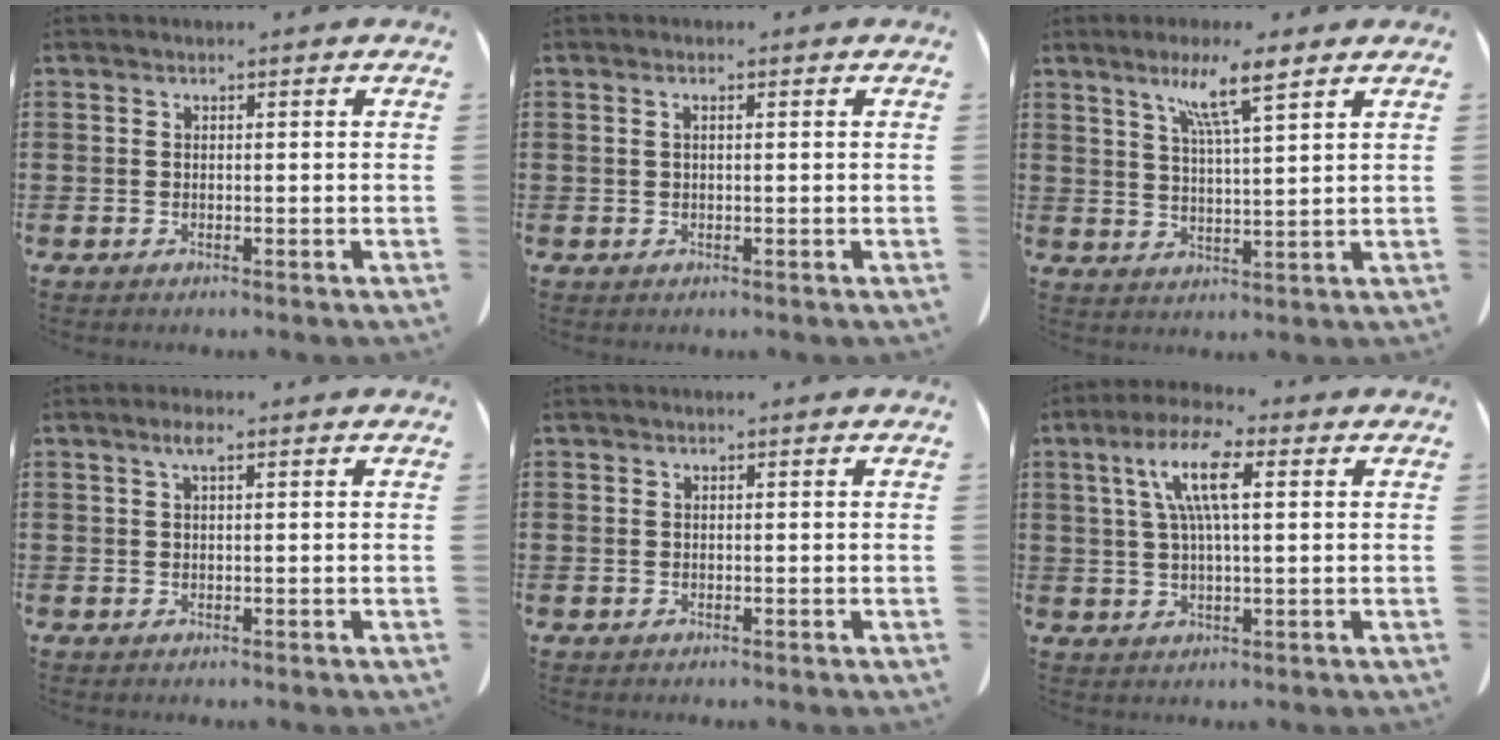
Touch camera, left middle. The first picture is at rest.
{"total": 0.9, "force": [0.2, 0.2, 0.8], "torque": [-0.017, 0.003, 0.003]}
{"total": 7.1, "force": [4.9, -0.1, 5.1], "torque": [-0.112, -0.006, 0.082]}
{"total": 2.0, "force": [0.9, 0.5, 1.8], "torque": [-0.038, 0.006, 0.014]}
{"total": 0.0}
{"total": 8.6, "force": [2.7, 2.3, 7.8], "torque": [-0.172, 0.008, 0.039]}